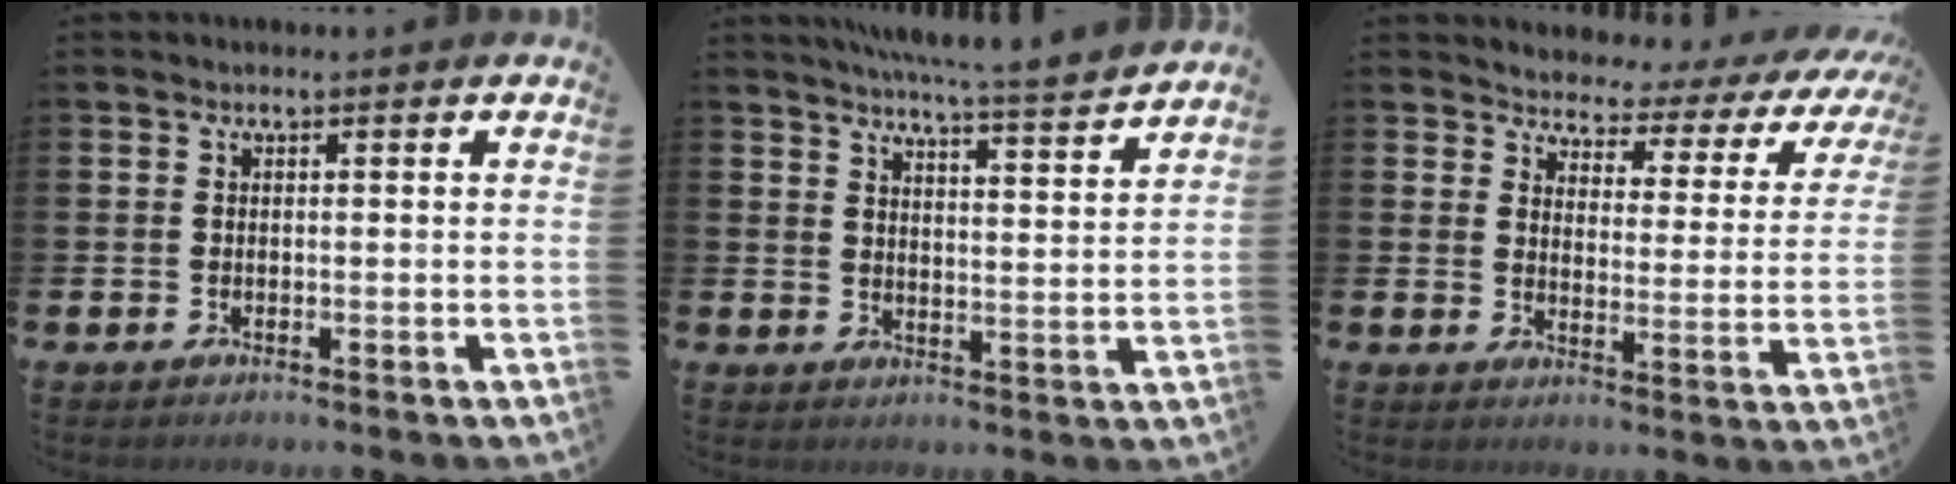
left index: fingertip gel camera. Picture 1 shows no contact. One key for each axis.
{"total": 6.6, "fx": 6.3, "fy": -0.7, "fz": 1.8, "tx": -0.051, "ty": -0.038, "tz": 0.112}
{"total": 3.0, "fx": 2.6, "fy": 1.4, "fz": 0.4, "tx": -0.020, "ty": -0.034, "tz": 0.033}